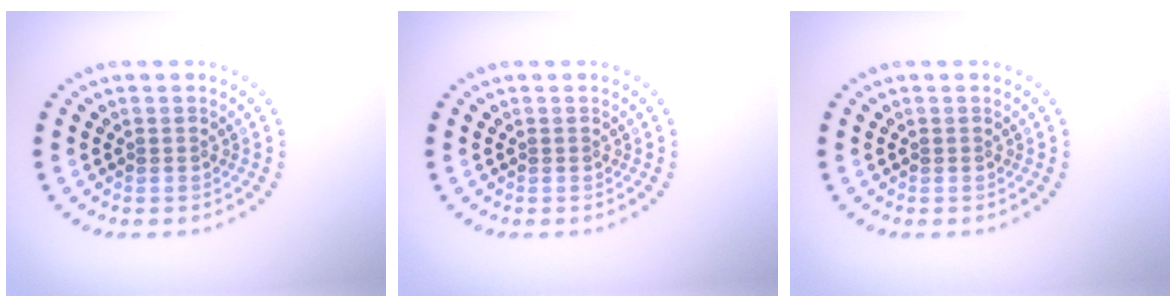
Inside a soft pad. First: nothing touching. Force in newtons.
{"total": 0.0}
{"total": 0.0}